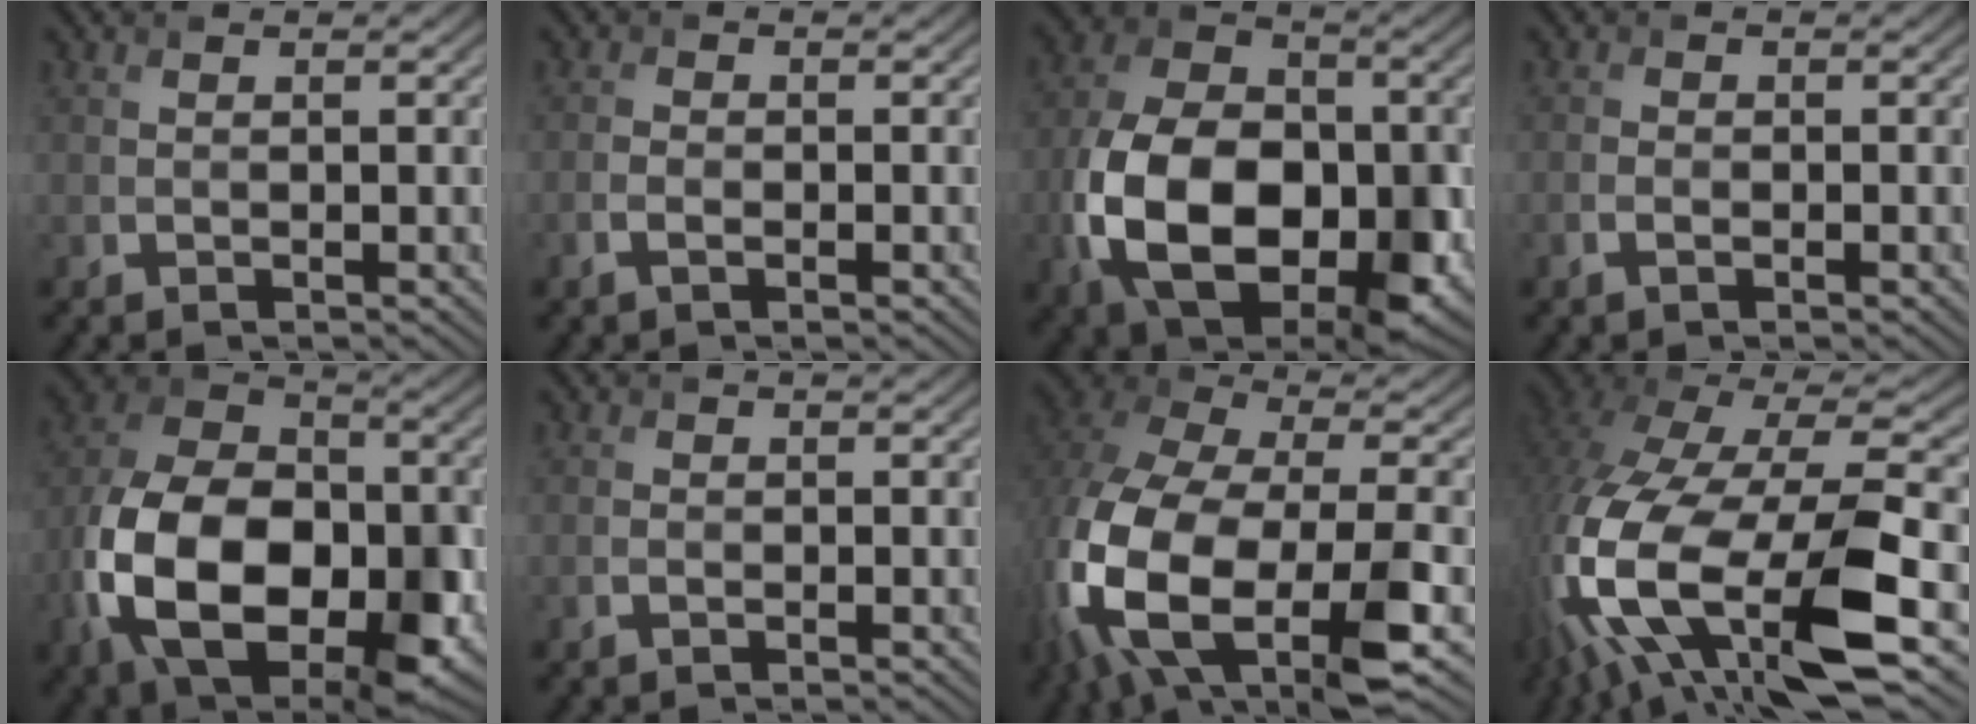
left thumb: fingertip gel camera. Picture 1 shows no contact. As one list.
[{"total": 2.0, "force": [-1.0, 0.9, 1.4], "torque": [-0.029, 0.000, -0.021]}, {"total": 16.7, "force": [-4.4, 10.7, 12.0], "torque": [-0.244, -0.028, -0.083]}, {"total": 1.7, "force": [-0.8, 0.8, 1.2], "torque": [-0.024, -0.001, -0.016]}, {"total": 18.4, "force": [-5.6, 11.6, 13.1], "torque": [-0.276, -0.035, -0.103]}, {"total": 1.0, "force": [-0.5, 0.5, 0.7], "torque": [-0.013, -0.002, -0.006]}, {"total": 19.0, "force": [-6.3, 10.9, 14.2], "torque": [-0.351, -0.057, -0.082]}, {"total": 18.6, "force": [-5.2, 9.3, 15.2], "torque": [-0.364, -0.054, -0.062]}]